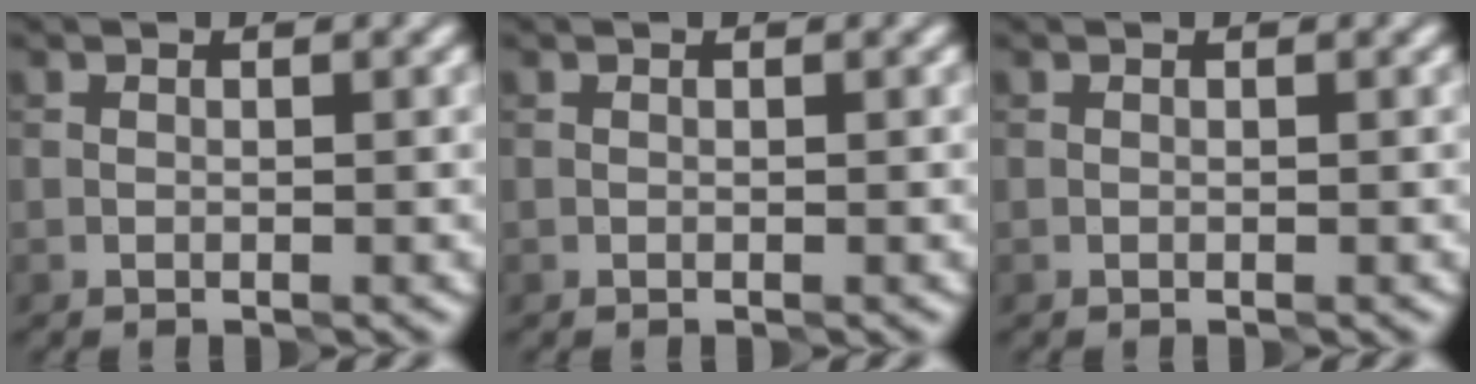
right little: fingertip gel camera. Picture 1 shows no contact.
{"total": 0.0}
{"total": 0.0}